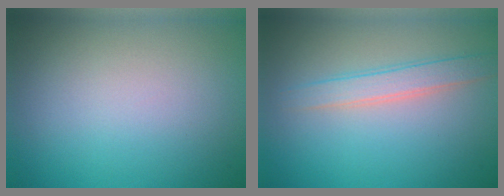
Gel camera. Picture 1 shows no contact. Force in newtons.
{"total": 2.4, "press": 2.4, "slide": 0.1}